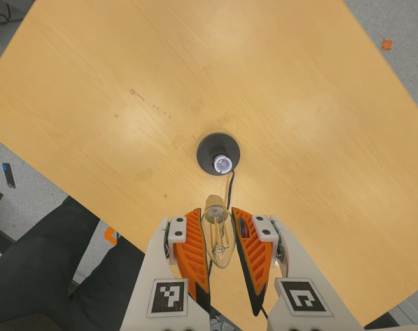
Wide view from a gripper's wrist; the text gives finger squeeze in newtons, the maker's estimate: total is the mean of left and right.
{"total": 11.9, "left": 11.1, "right": 12.8}